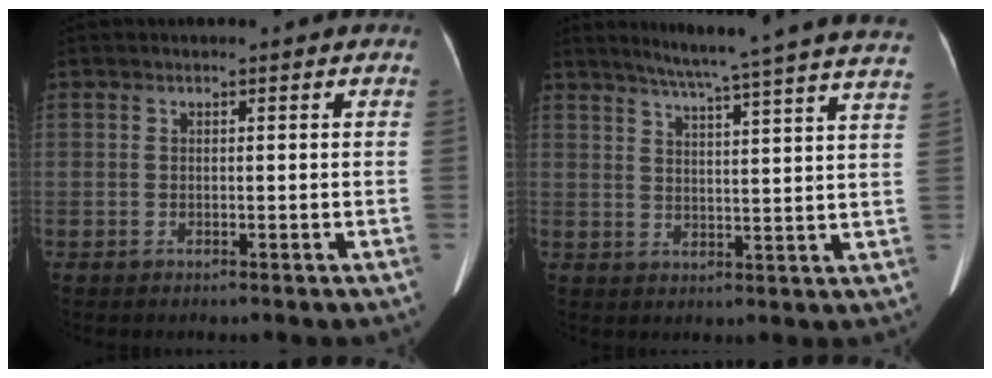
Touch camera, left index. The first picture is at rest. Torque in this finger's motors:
{"motor_torque": [0.50, -1.00, 0.00, 0.05]}